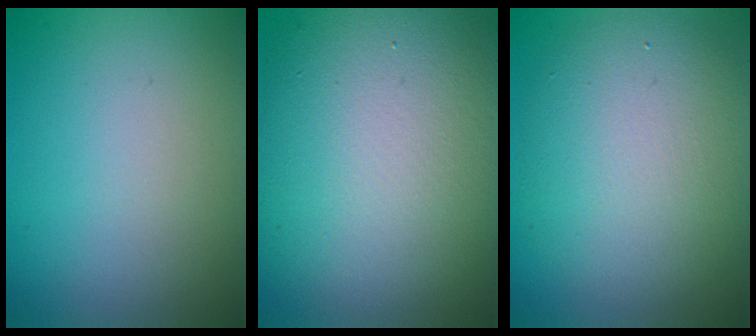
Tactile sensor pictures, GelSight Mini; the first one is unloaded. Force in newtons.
{"total": 13.9, "press": 13.9, "slide": 0.7}
{"total": 8.0, "press": 8.0, "slide": 0.3}